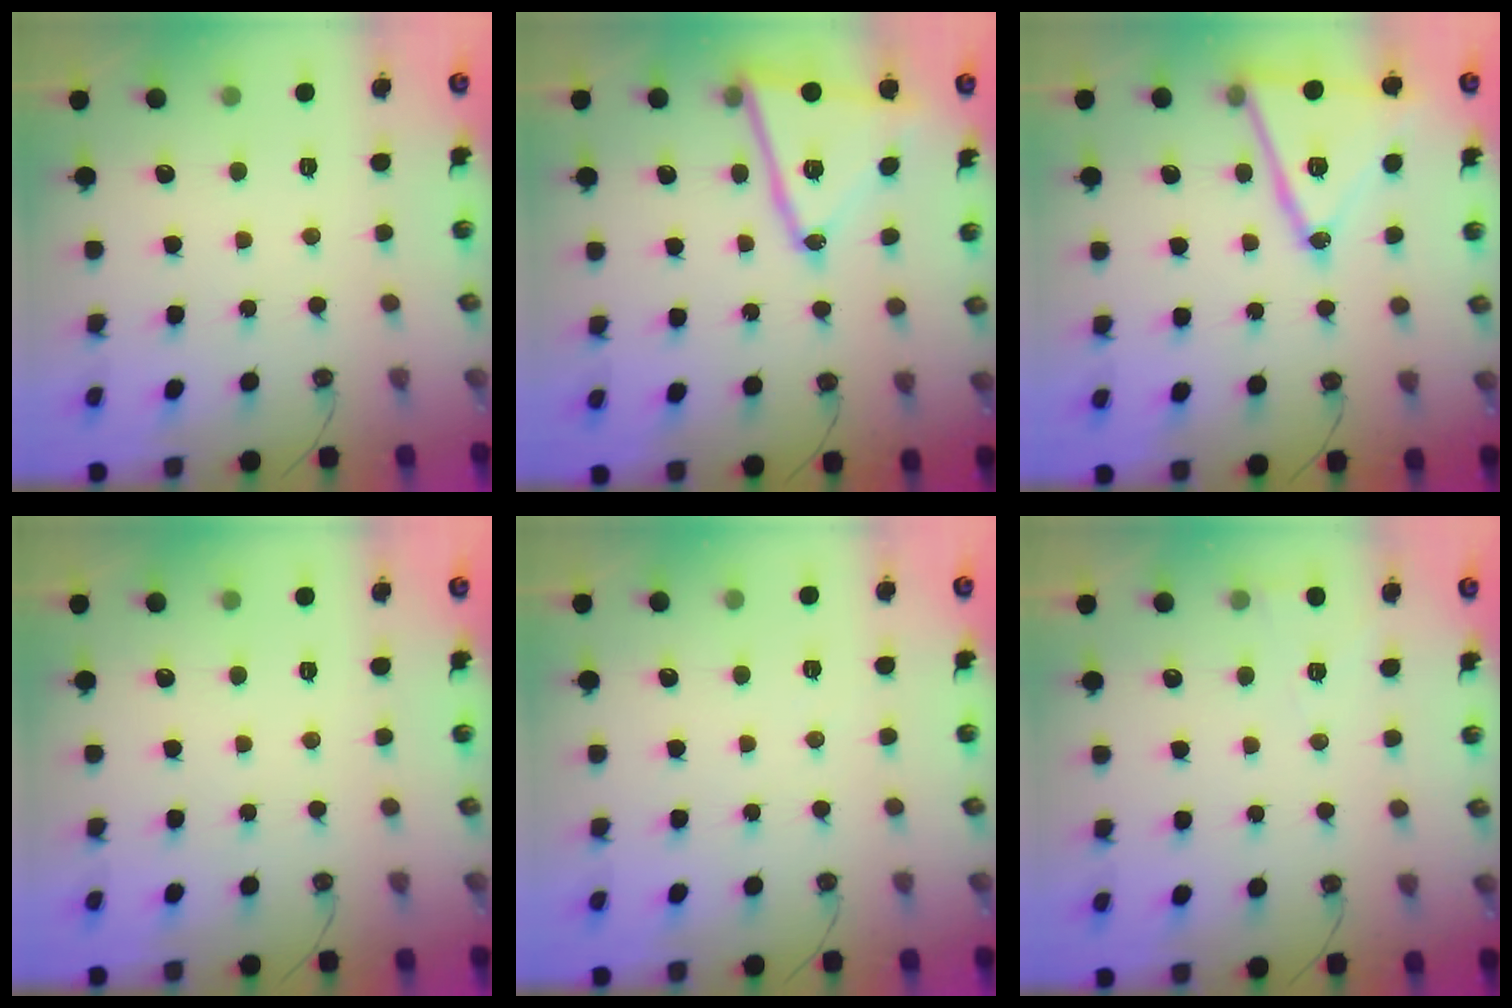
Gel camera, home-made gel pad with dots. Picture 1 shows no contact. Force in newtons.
{"total": 16.7, "press": 16.6, "slide": 1.5}
{"total": 18.6, "press": 18.2, "slide": 3.5}
{"total": 0.0}
{"total": 5.4, "press": 3.0, "slide": 4.5}
{"total": 2.5, "press": 2.4, "slide": 0.7}